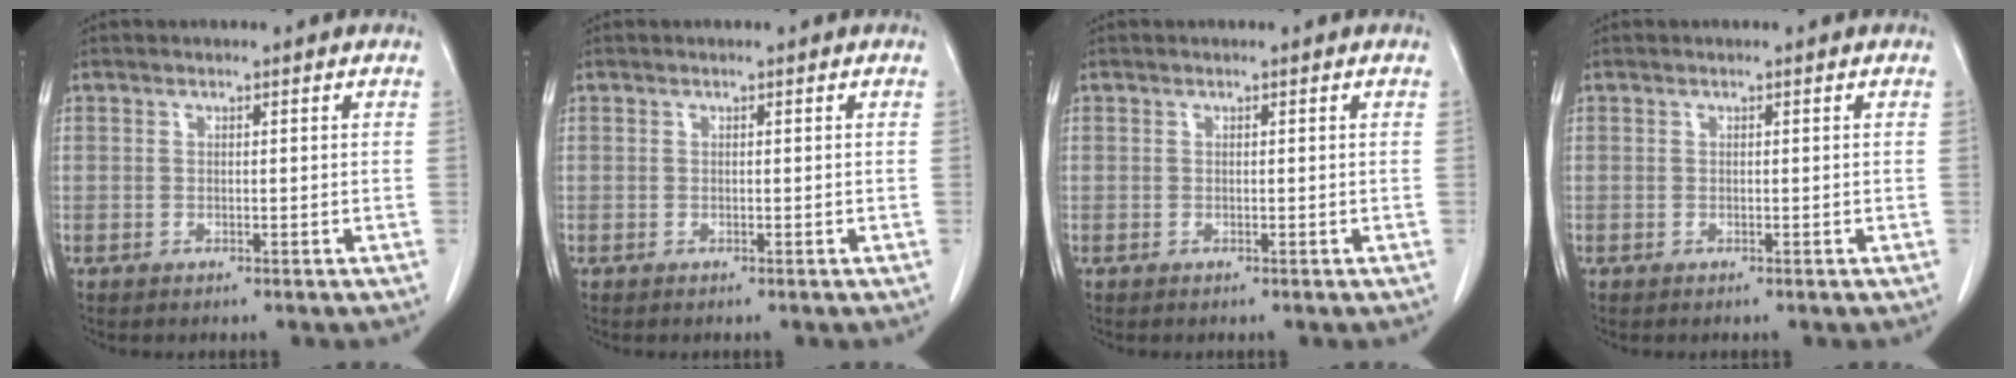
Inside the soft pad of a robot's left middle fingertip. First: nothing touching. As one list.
[{"total": 0.0}, {"total": 0.0}, {"total": 0.0}]